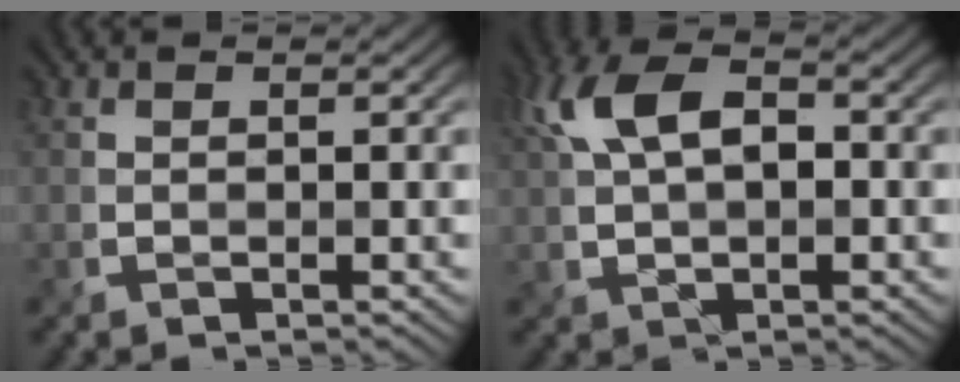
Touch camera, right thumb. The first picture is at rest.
{"total": 8.7, "force": [1.9, 4.7, 7.1], "torque": [-0.158, 0.018, 0.024]}